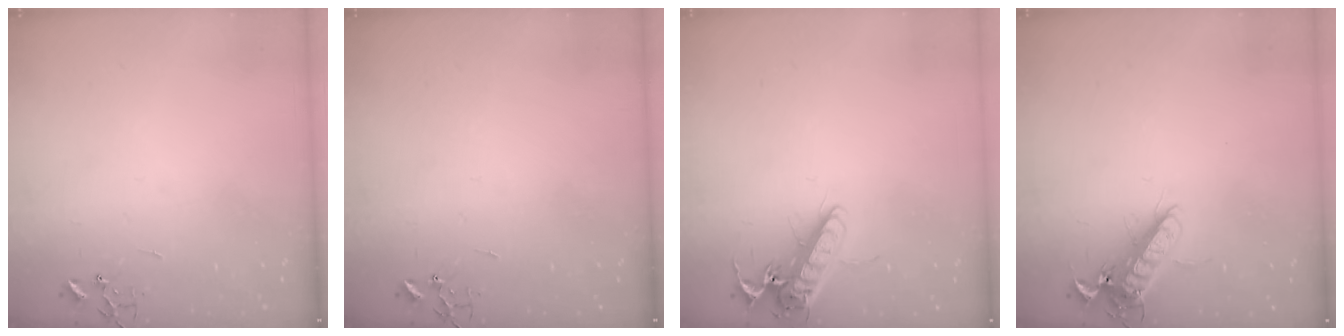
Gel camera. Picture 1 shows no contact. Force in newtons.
{"total": 0.0}
{"total": 13.4, "press": 13.2, "slide": 2.5}
{"total": 12.8, "press": 12.7, "slide": 1.9}